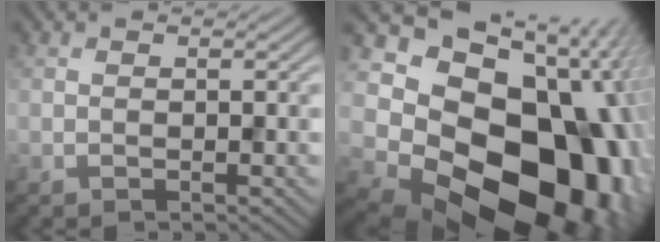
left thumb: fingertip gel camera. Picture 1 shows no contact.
{"total": 21.9, "force": [-4.3, 16.4, 13.9], "torque": [-0.229, -0.052, -0.057]}